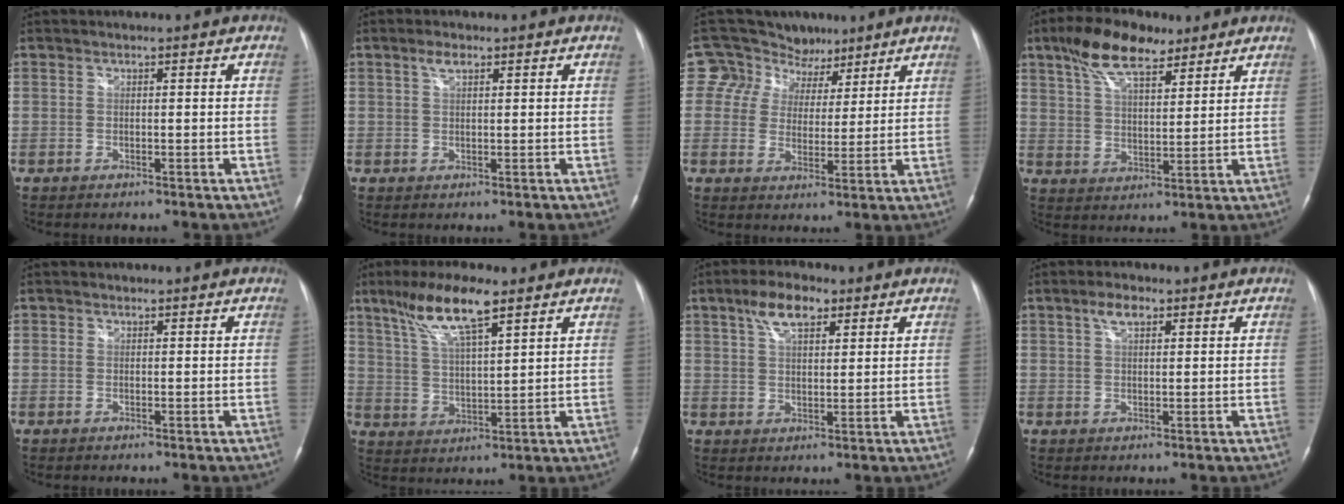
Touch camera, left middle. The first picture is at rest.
{"total": 1.5, "force": [0.9, 0.6, 1.0], "torque": [-0.023, 0.006, 0.018]}
{"total": 8.5, "force": [6.2, 5.8, 0.1], "torque": [-0.006, 0.010, 0.087]}
{"total": 10.8, "force": [7.4, 4.1, 6.8], "torque": [-0.131, 0.018, 0.135]}
{"total": 0.5, "force": [0.2, 0.5, 0.0], "torque": [0.003, 0.001, 0.002]}
{"total": 10.3, "force": [6.8, 1.7, 7.6], "torque": [-0.152, 0.012, 0.128]}
{"total": 6.6, "force": [3.9, 2.7, 4.6], "torque": [-0.090, 0.017, 0.069]}
{"total": 3.0, "force": [1.7, 1.4, 2.1], "torque": [-0.045, 0.009, 0.034]}